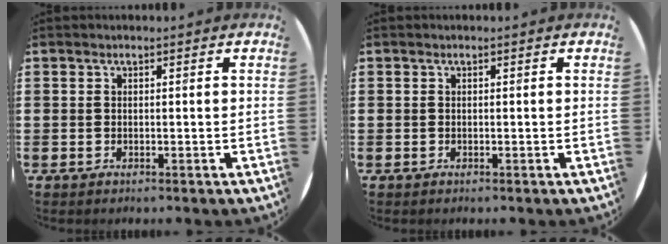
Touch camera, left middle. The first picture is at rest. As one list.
[{"total": 0.0}]